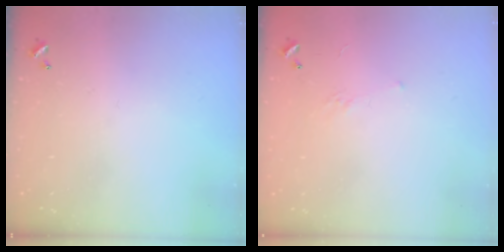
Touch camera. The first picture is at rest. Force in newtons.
{"total": 5.7, "press": 5.6, "slide": 1.1}